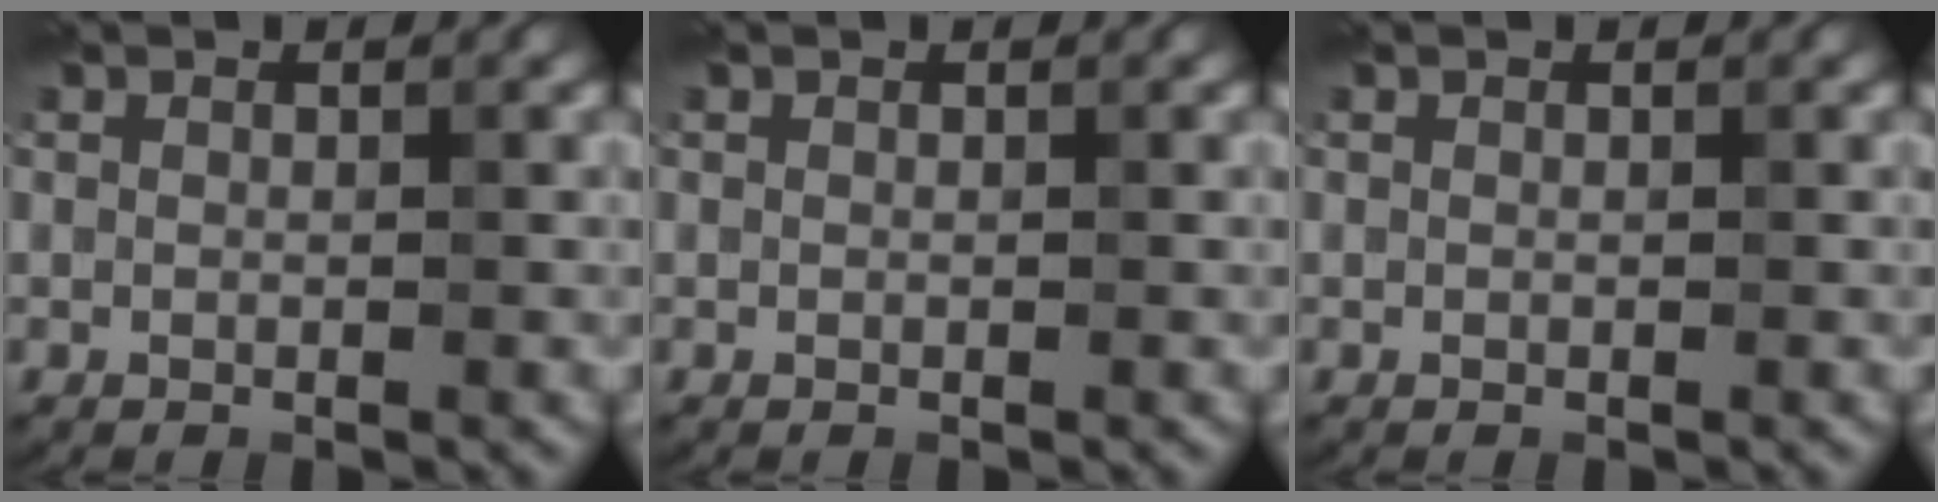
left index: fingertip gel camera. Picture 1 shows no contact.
{"total": 0.0}
{"total": 0.0}